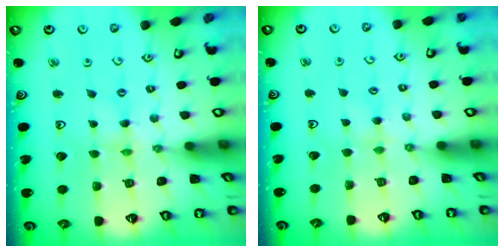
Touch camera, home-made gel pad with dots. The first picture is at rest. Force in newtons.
{"total": 2.1, "press": 2.1, "slide": 0.4}